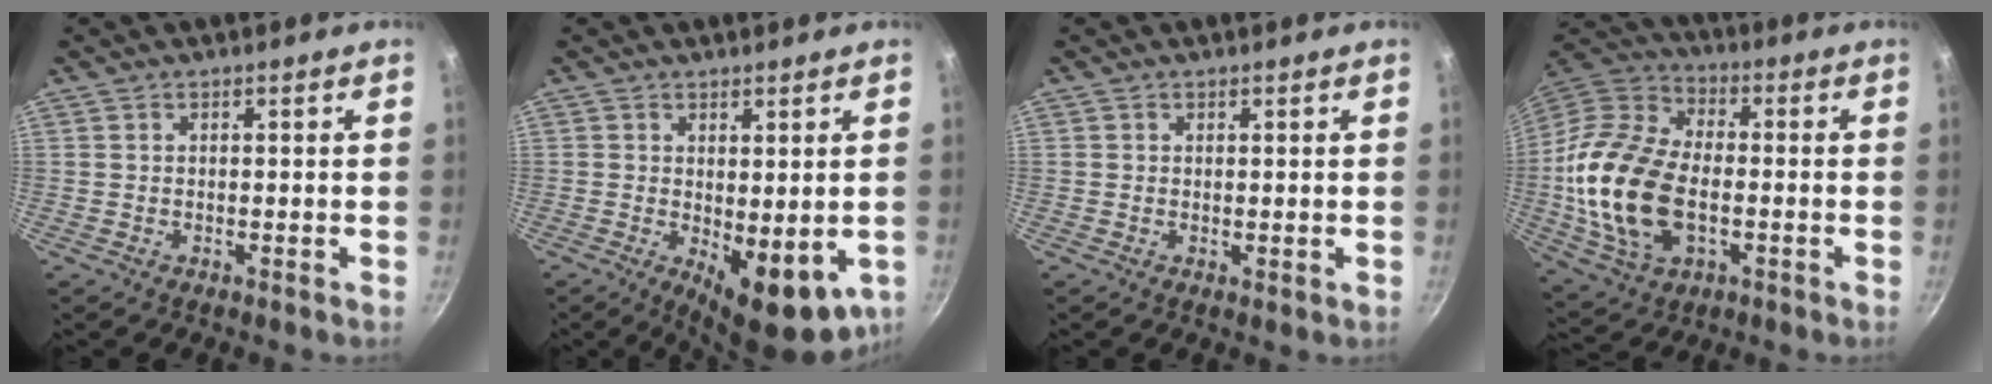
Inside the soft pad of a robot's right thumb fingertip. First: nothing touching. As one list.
[{"total": 10.0, "force": [-1.2, 4.6, 8.8], "torque": [-0.099, -0.011, -0.004]}, {"total": 0.5, "force": [0.3, 0.3, 0.3], "torque": [-0.003, -0.009, 0.001]}, {"total": 21.3, "force": [-2.9, 13.4, 16.3], "torque": [-0.313, 0.024, -0.058]}]